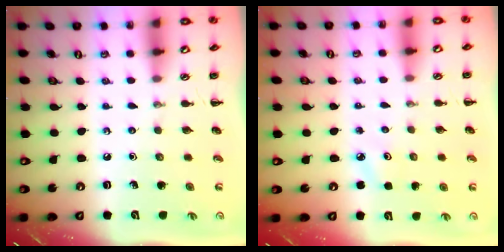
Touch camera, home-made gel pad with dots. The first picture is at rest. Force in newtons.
{"total": 2.7, "press": 2.5, "slide": 0.8}